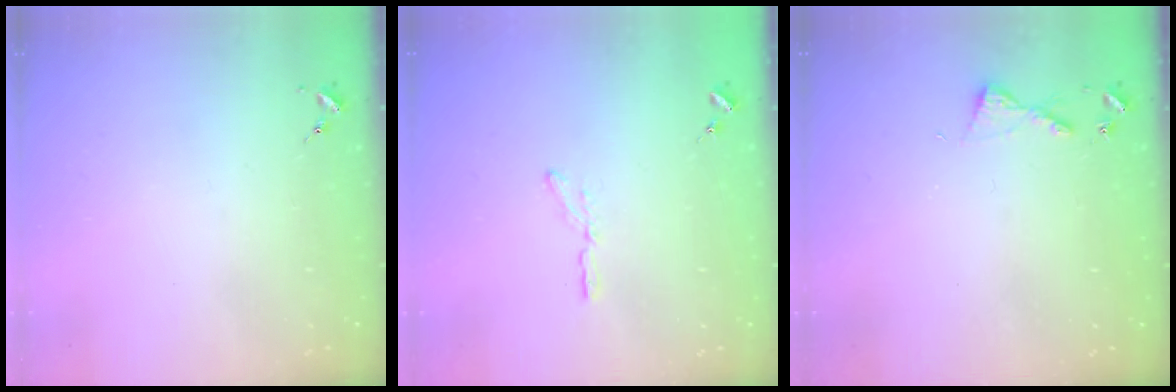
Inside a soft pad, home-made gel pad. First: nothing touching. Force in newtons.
{"total": 3.4, "press": 3.4, "slide": 0.3}
{"total": 5.7, "press": 5.7, "slide": 0.5}